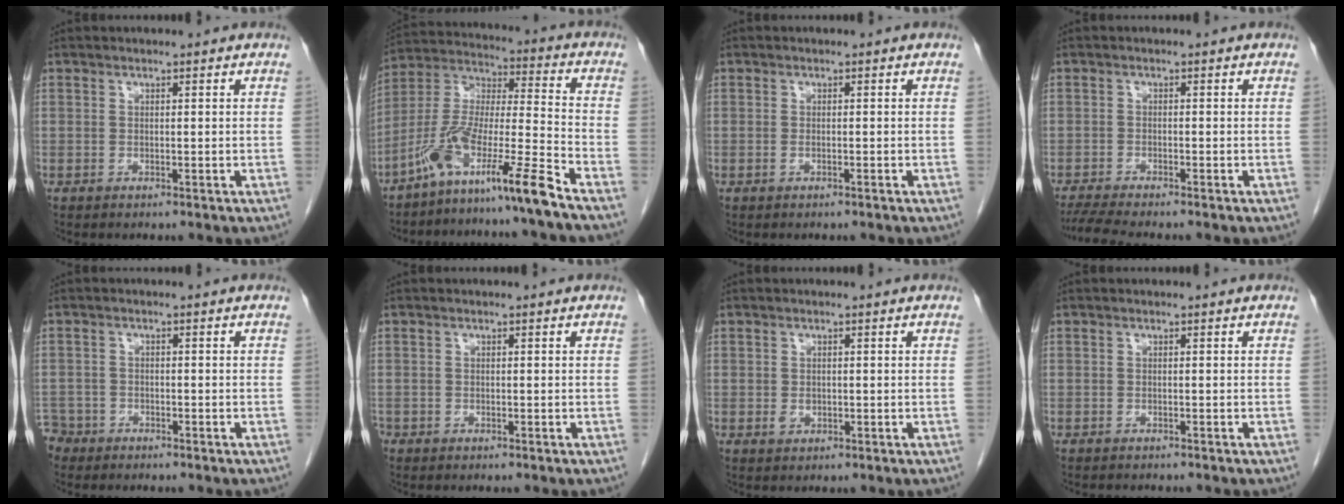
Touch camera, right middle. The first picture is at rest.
{"total": 13.1, "force": [-9.5, -1.3, 9.0], "torque": [-0.180, -0.003, -0.175]}
{"total": 0.5, "force": [-0.3, 0.1, 0.4], "torque": [-0.012, 0.000, -0.005]}
{"total": 5.3, "force": [-4.7, -0.3, 2.4], "torque": [-0.042, -0.018, -0.081]}
{"total": 3.6, "force": [-3.1, 1.8, -0.5], "torque": [0.006, 0.001, -0.064]}
{"total": 0.7, "force": [-0.5, 0.4, 0.1], "torque": [-0.010, 0.001, -0.011]}
{"total": 1.3, "force": [-0.3, 1.0, 0.8], "torque": [-0.016, 0.000, 0.000]}
{"total": 2.2, "force": [-2.1, 0.3, 0.6], "torque": [-0.008, -0.005, -0.026]}